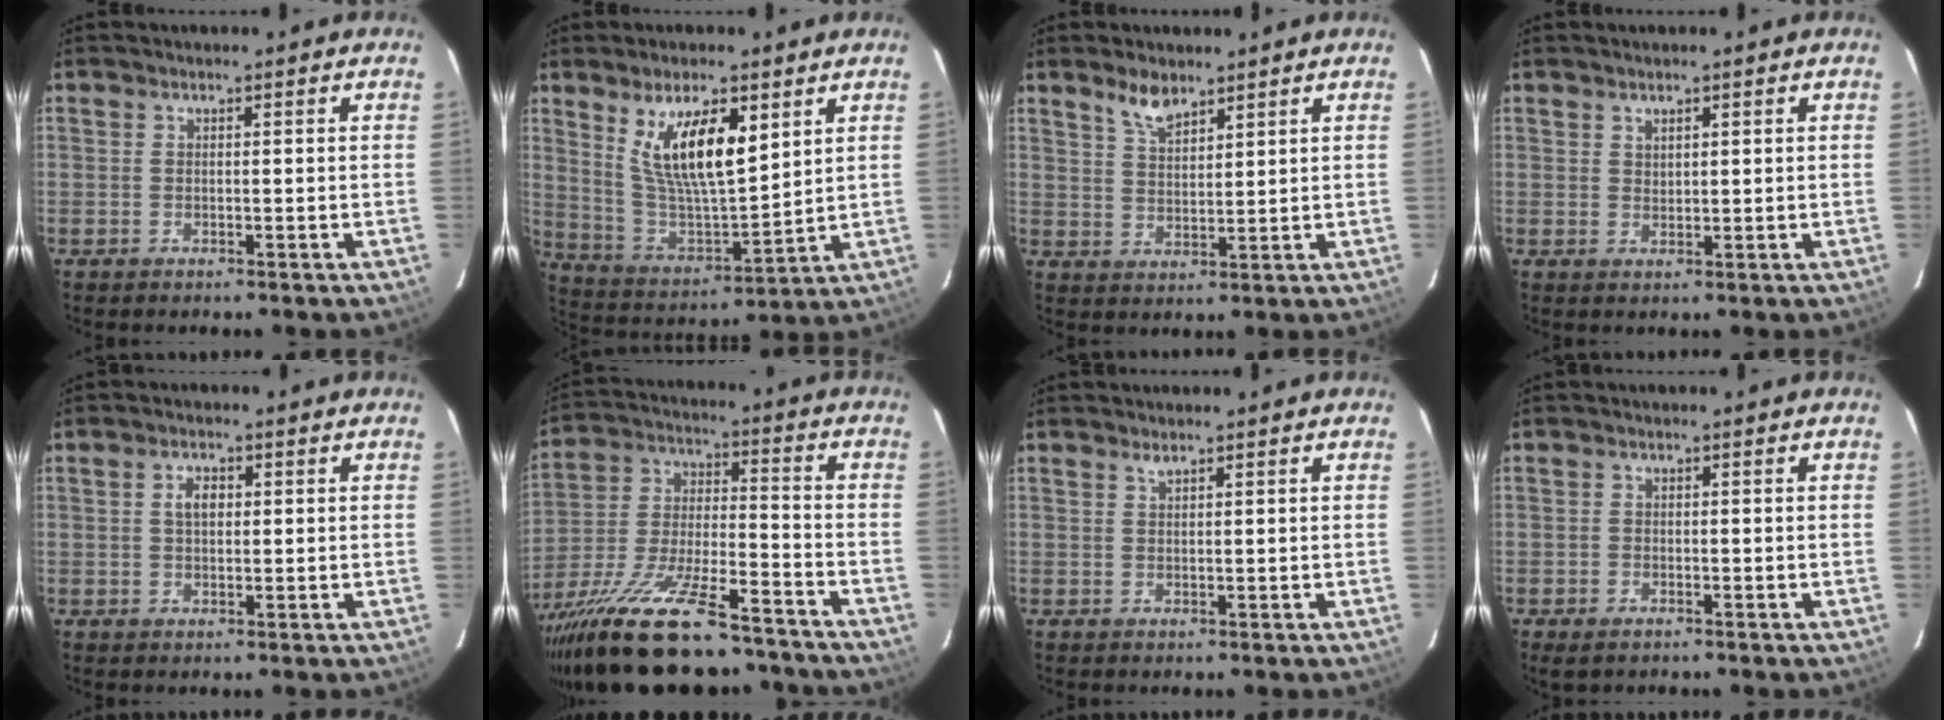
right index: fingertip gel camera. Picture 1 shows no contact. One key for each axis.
{"total": 13.9, "fx": 6.4, "fy": 4.6, "fz": 11.4, "tx": -0.209, "ty": -0.005, "tz": 0.135}
{"total": 5.0, "fx": 3.9, "fy": 1.8, "fz": 2.5, "tx": -0.045, "ty": 0.002, "tz": 0.076}
{"total": 1.5, "fx": 1.1, "fy": 0.8, "fz": 0.6, "tx": -0.007, "ty": 0.002, "tz": 0.021}
{"total": 3.0, "fx": 0.6, "fy": 1.9, "fz": 2.2, "tx": -0.039, "ty": 0.008, "tz": 0.012}
{"total": 26.6, "fx": -20.9, "fy": 6.7, "fz": 15.0, "tx": -0.289, "ty": -0.048, "tz": -0.331}
{"total": 0.8, "fx": 0.7, "fy": 0.1, "fz": 0.4, "tx": -0.006, "ty": 0.001, "tz": 0.013}
{"total": 2.2, "fx": -1.4, "fy": 1.4, "fz": 0.9, "tx": -0.021, "ty": -0.004, "tz": -0.026}